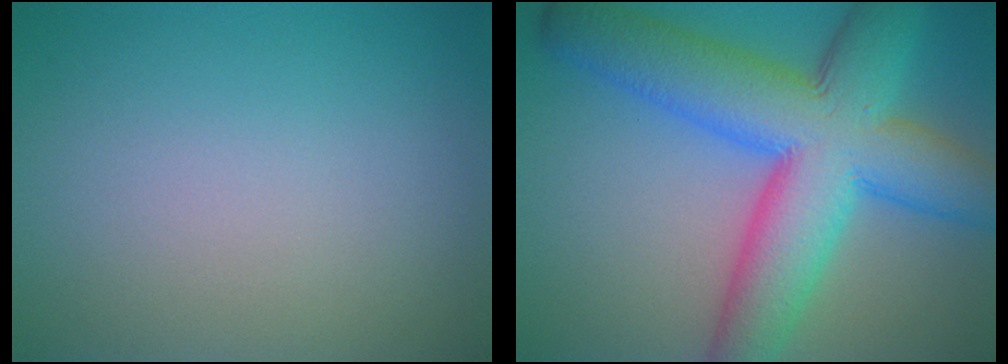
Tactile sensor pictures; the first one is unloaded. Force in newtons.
{"total": 12.3, "press": 12.3, "slide": 0.4}